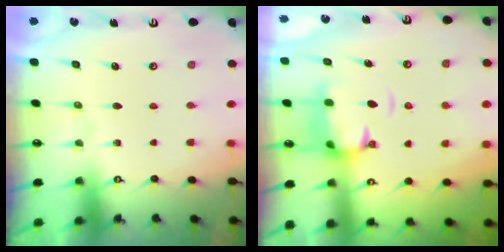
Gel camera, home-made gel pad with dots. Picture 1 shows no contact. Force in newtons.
{"total": 2.2, "press": 1.6, "slide": 1.4}